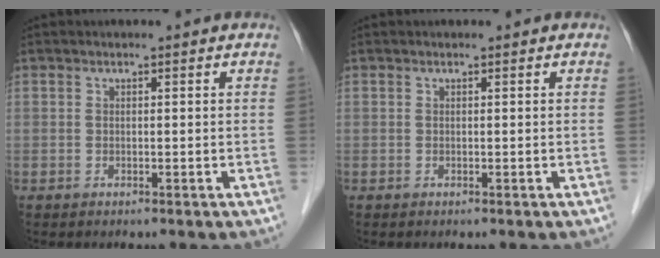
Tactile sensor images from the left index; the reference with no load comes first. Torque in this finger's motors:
{"motor_torque": [-0.01, 0.01, 0.00, 0.00]}